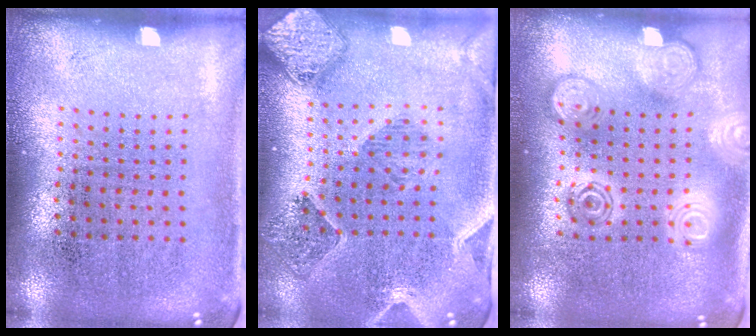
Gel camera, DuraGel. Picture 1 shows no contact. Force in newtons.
{"total": 1.4, "press": 1.4, "slide": 0.4}
{"total": 2.6, "press": 2.6, "slide": 0.3}